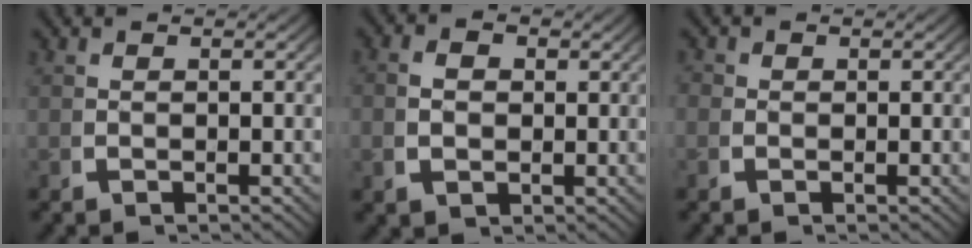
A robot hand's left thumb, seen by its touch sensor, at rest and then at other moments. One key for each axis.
{"total": 3.0, "fx": 0.3, "fy": 2.4, "fz": 1.9, "tx": -0.032, "ty": -0.003, "tz": 0.009}
{"total": 1.0, "fx": -0.1, "fy": 1.0, "fz": 0.2, "tx": -0.002, "ty": -0.005, "tz": -0.007}